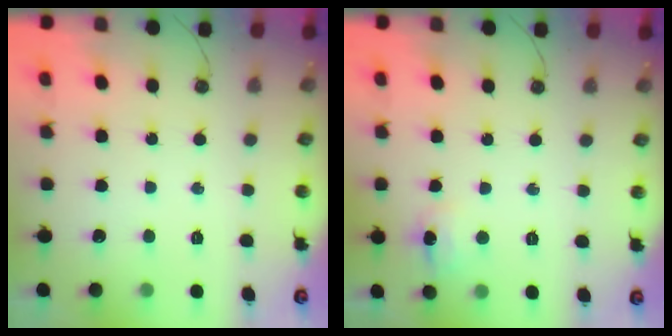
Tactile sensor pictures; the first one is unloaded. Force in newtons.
{"total": 5.5, "press": 5.5, "slide": 0.3}